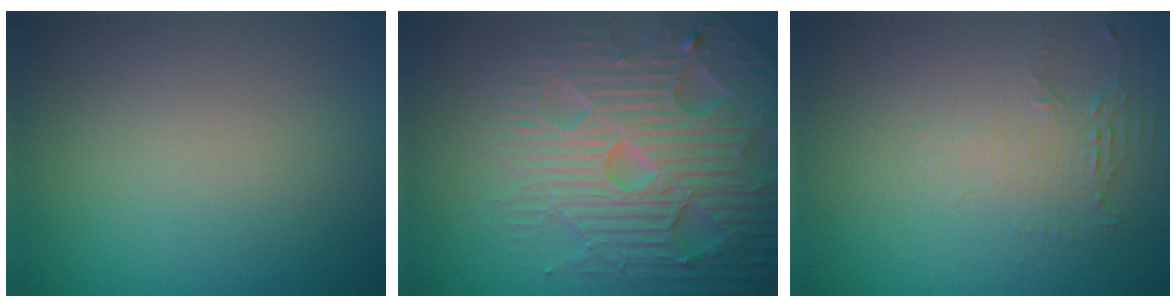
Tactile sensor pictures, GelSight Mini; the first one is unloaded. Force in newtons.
{"total": 7.2, "press": 7.0, "slide": 1.4}
{"total": 2.2, "press": 1.8, "slide": 1.2}